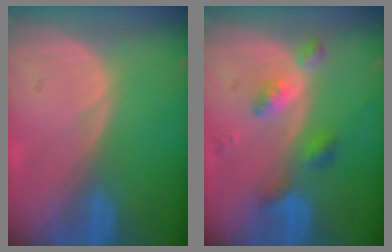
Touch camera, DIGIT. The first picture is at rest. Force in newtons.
{"total": 5.5, "press": 4.8, "slide": 2.8}